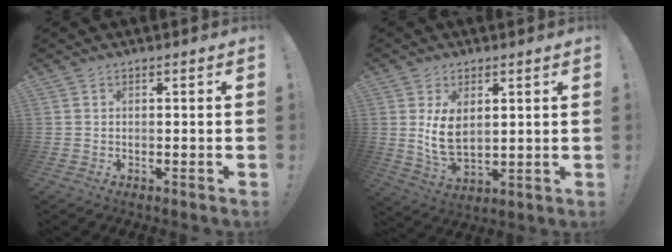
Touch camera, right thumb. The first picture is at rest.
{"total": 7.9, "force": [2.4, 4.9, 5.8], "torque": [-0.114, -0.018, 0.041]}